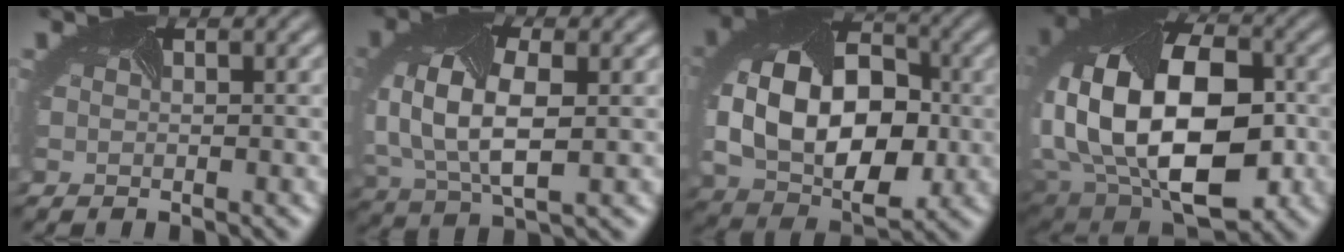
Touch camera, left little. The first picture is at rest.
{"total": 8.3, "force": [0.1, 4.8, 6.7], "torque": [-0.159, -0.011, 0.008]}
{"total": 12.8, "force": [-0.7, 8.7, 9.4], "torque": [-0.182, -0.012, -0.007]}
{"total": 18.8, "force": [-1.1, 12.5, 14.1], "torque": [-0.253, -0.033, 0.008]}